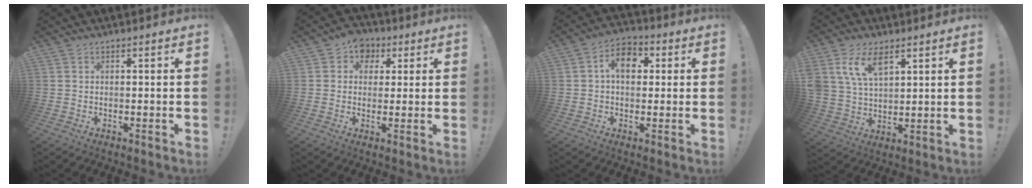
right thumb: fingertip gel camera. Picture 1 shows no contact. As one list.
[{"total": 6.0, "force": [1.5, 5.6, 1.6], "torque": [-0.019, -0.001, 0.032]}, {"total": 8.9, "force": [2.1, 6.2, 6.0], "torque": [-0.089, 0.012, 0.038]}, {"total": 11.3, "force": [6.3, 6.5, 6.7], "torque": [-0.150, -0.016, 0.121]}]